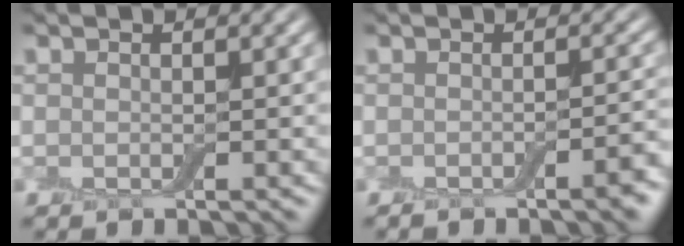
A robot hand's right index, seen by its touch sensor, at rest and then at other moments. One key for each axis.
{"total": 2.4, "fx": -1.4, "fy": 0.6, "fz": 1.8, "tx": -0.019, "ty": 0.002, "tz": -0.023}